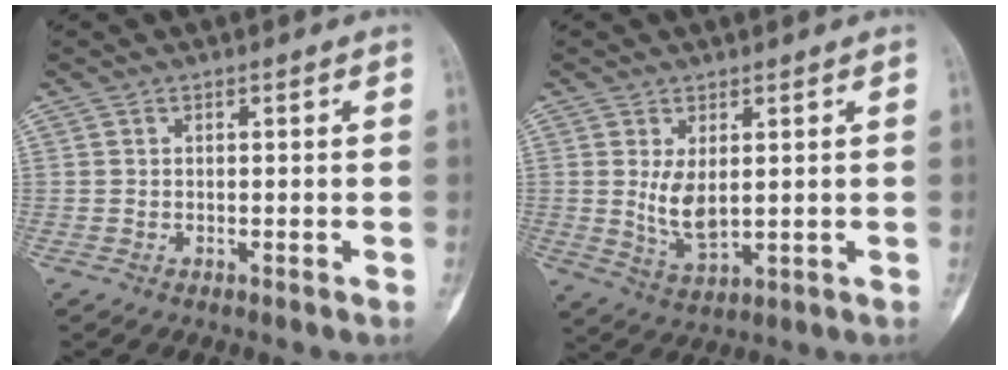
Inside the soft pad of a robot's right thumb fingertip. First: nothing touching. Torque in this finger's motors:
{"motor_torque": [1.19, 0.24, 0.30, -1.24, 0.13]}